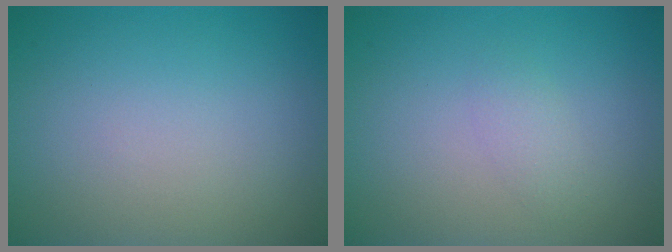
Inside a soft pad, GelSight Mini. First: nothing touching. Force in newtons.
{"total": 1.1, "press": 1.1, "slide": 0.0}